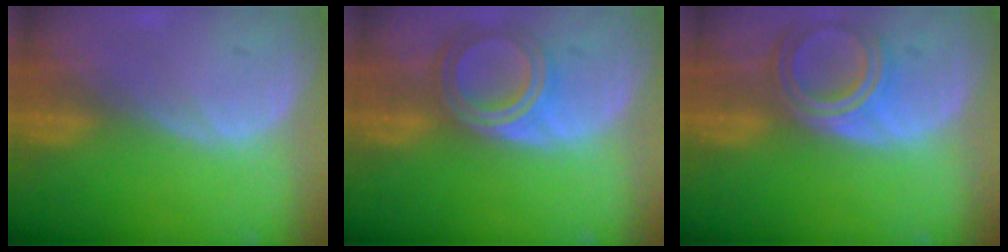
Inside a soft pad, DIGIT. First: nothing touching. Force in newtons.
{"total": 6.5, "press": 5.8, "slide": 2.9}
{"total": 6.7, "press": 6.1, "slide": 2.8}